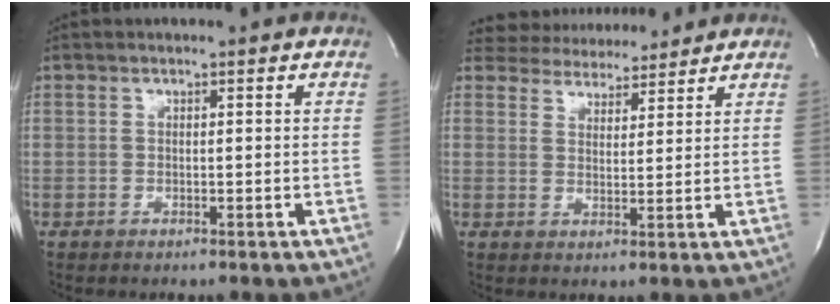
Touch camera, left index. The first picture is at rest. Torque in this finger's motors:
{"motor_torque": [0.04, -0.13, -0.35, -0.12]}